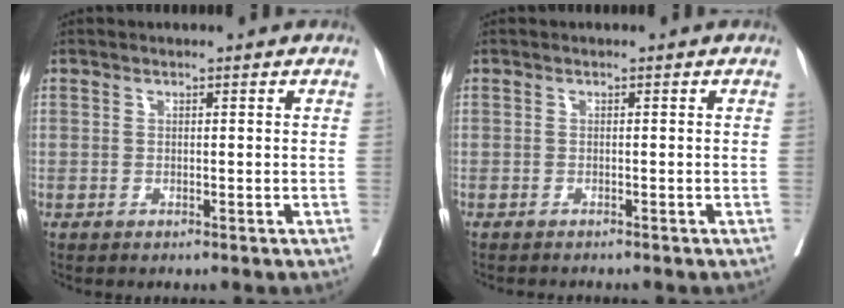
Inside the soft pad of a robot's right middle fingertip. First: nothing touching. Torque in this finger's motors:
{"motor_torque": [-0.11, -0.10, 0.05, 0.01]}